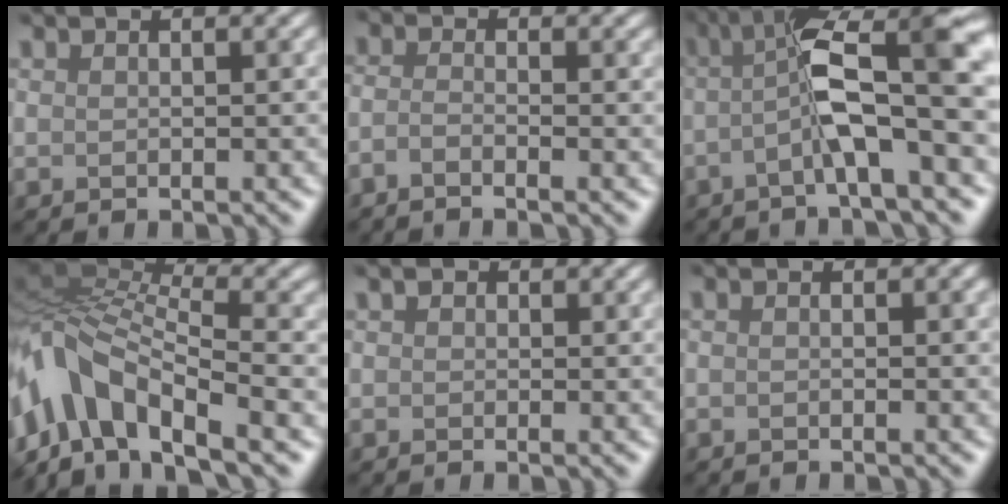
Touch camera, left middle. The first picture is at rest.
{"total": 2.4, "force": [-2.0, -1.0, -0.8], "torque": [-0.016, -0.006, -0.024]}
{"total": 6.9, "force": [-1.2, 0.4, 6.8], "torque": [-0.140, 0.022, -0.011]}
{"total": 8.4, "force": [-4.3, 3.7, 6.2], "torque": [-0.150, 0.018, -0.068]}
{"total": 1.2, "force": [-0.3, -0.6, -1.0], "torque": [-0.001, 0.001, 0.010]}
{"total": 1.0, "force": [-0.3, 0.4, 0.9], "torque": [-0.006, 0.012, -0.006]}